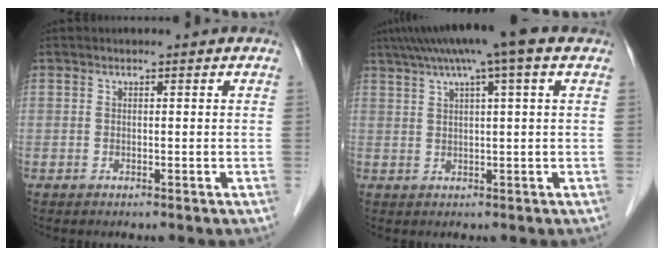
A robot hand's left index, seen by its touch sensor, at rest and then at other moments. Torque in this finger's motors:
{"motor_torque": [1.06, -1.08, 0.51, 0.09]}